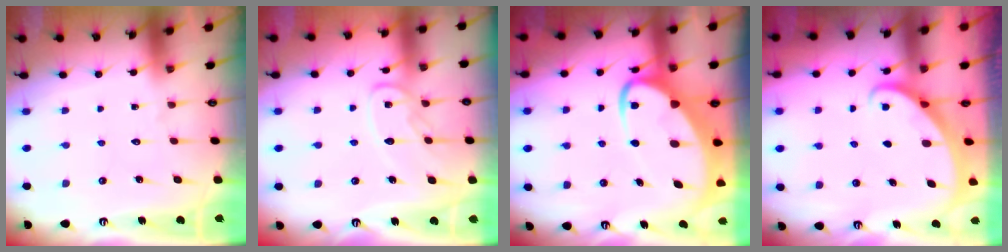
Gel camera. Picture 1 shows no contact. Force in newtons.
{"total": 10.5, "press": 10.4, "slide": 0.9}
{"total": 8.4, "press": 8.3, "slide": 0.8}
{"total": 1.8, "press": 1.8, "slide": 0.1}